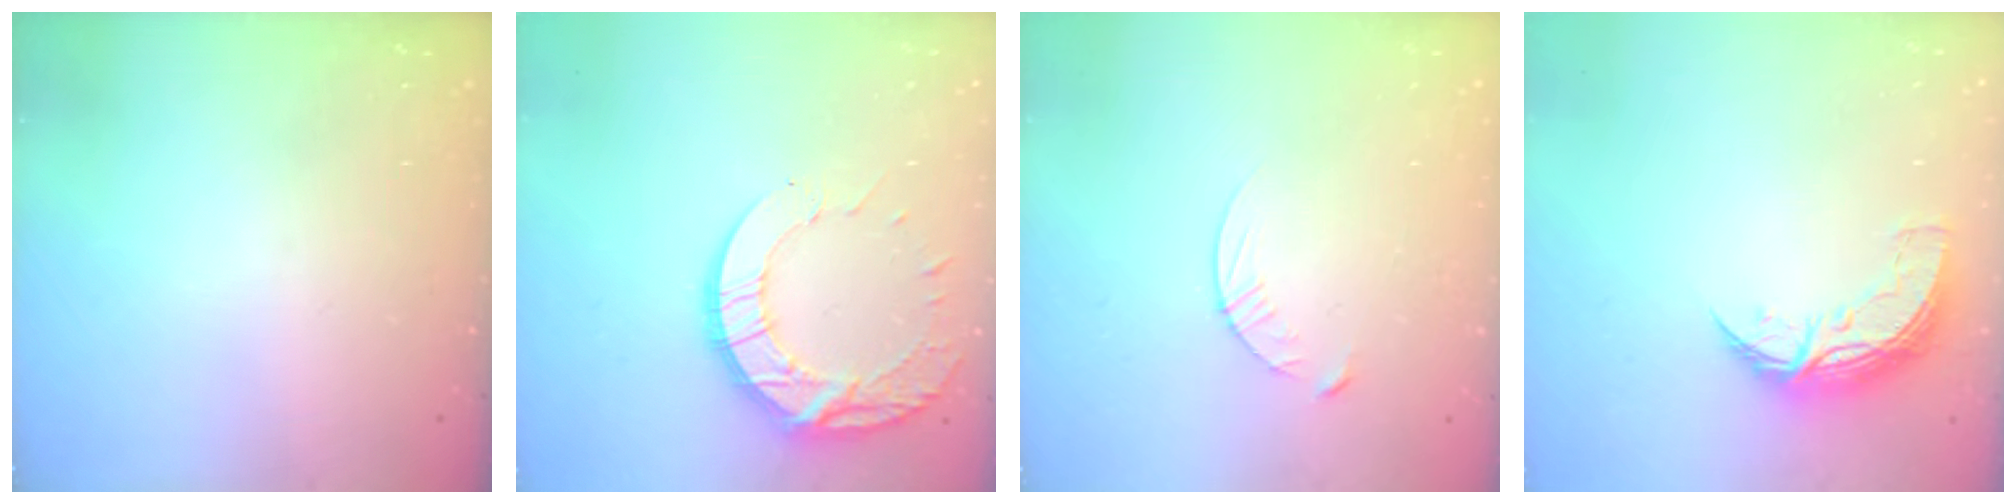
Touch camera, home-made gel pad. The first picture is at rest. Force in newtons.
{"total": 13.6, "press": 13.5, "slide": 1.1}
{"total": 4.6, "press": 4.6, "slide": 0.5}
{"total": 8.4, "press": 8.4, "slide": 0.3}